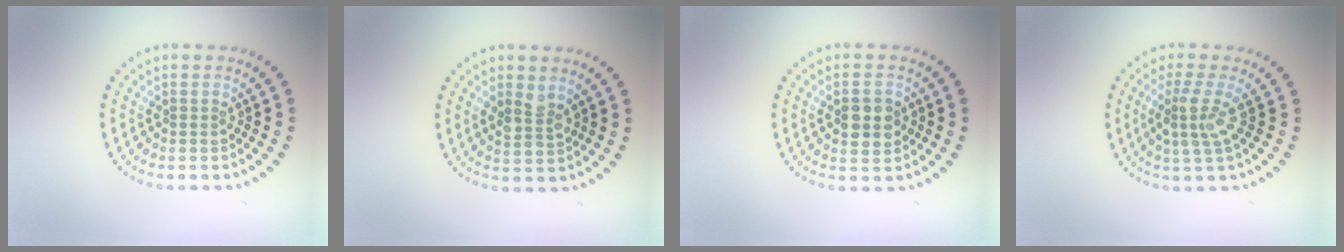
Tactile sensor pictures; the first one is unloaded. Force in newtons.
{"total": 2.3, "press": 2.2, "slide": 0.6}
{"total": 3.1, "press": 3.1, "slide": 0.2}
{"total": 2.9, "press": 2.2, "slide": 1.8}